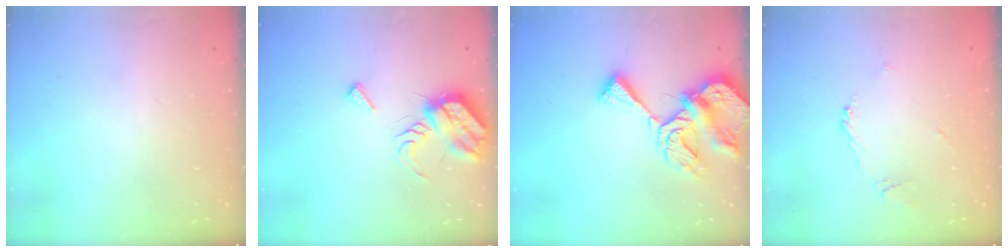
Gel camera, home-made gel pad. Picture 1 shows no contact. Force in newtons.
{"total": 11.5, "press": 11.4, "slide": 0.9}
{"total": 11.2, "press": 11.2, "slide": 1.3}
{"total": 3.6, "press": 3.5, "slide": 0.5}